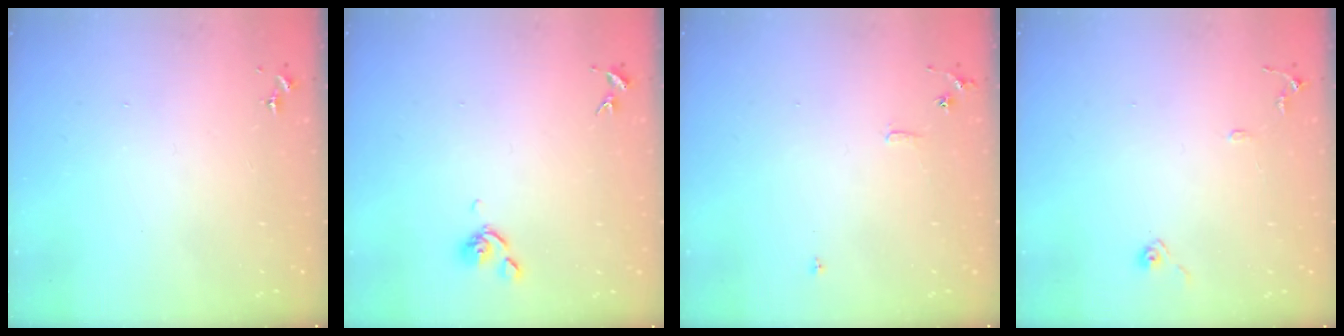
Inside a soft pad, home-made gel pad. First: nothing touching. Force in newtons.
{"total": 6.4, "press": 6.2, "slide": 1.3}
{"total": 5.6, "press": 5.6, "slide": 0.6}
{"total": 8.0, "press": 8.0, "slide": 0.8}